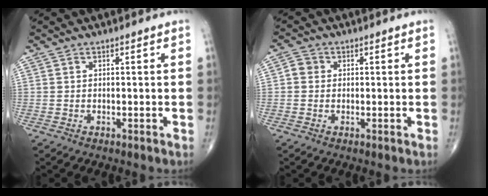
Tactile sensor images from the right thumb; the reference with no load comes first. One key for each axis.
{"total": 2.3, "fx": 0.1, "fy": 2.1, "fz": 0.9, "tx": -0.005, "ty": 0.005, "tz": -0.004}